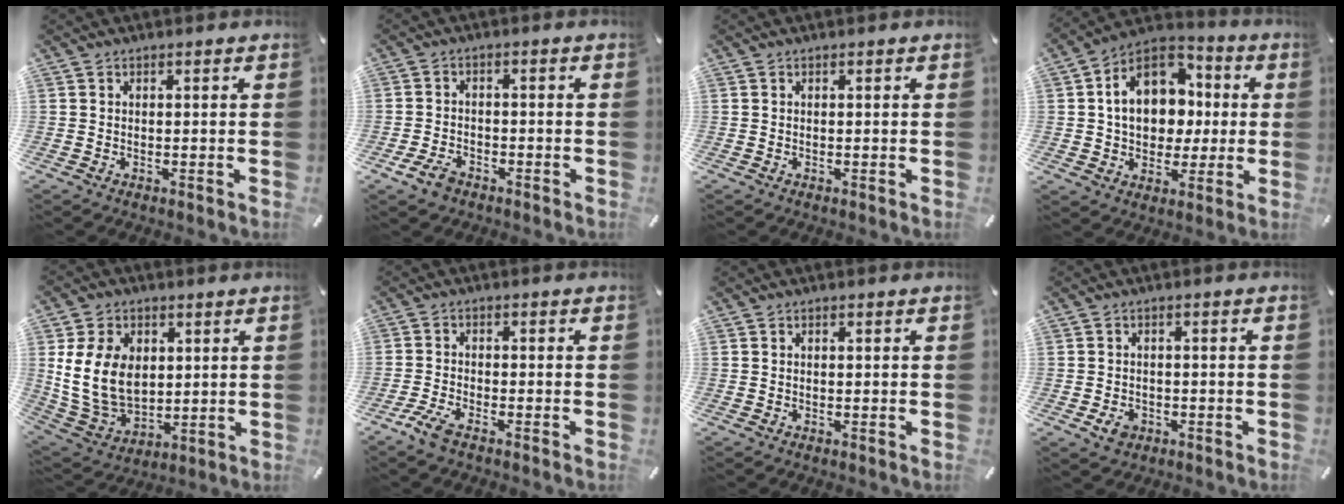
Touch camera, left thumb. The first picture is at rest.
{"total": 4.6, "force": [-2.9, 2.8, 2.2], "torque": [-0.053, 0.011, -0.057]}
{"total": 0.0}
{"total": 15.3, "force": [1.7, 12.2, 9.1], "torque": [-0.155, 0.008, 0.035]}
{"total": 14.0, "force": [2.7, 10.9, 8.5], "torque": [-0.185, 0.000, 0.051]}
{"total": 3.9, "force": [-2.9, 1.0, 2.5], "torque": [-0.066, 0.002, -0.058]}
{"total": 0.0}
{"total": 3.5, "force": [-1.6, 2.6, 1.7], "torque": [-0.042, 0.003, -0.032]}